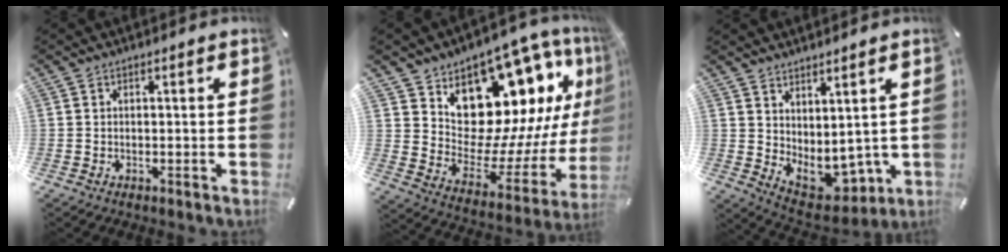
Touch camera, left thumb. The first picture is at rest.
{"total": 17.8, "force": [11.1, 10.8, 8.7], "torque": [-0.104, -0.121, 0.201]}
{"total": 5.7, "force": [2.2, 4.4, 2.8], "torque": [-0.038, -0.052, 0.053]}